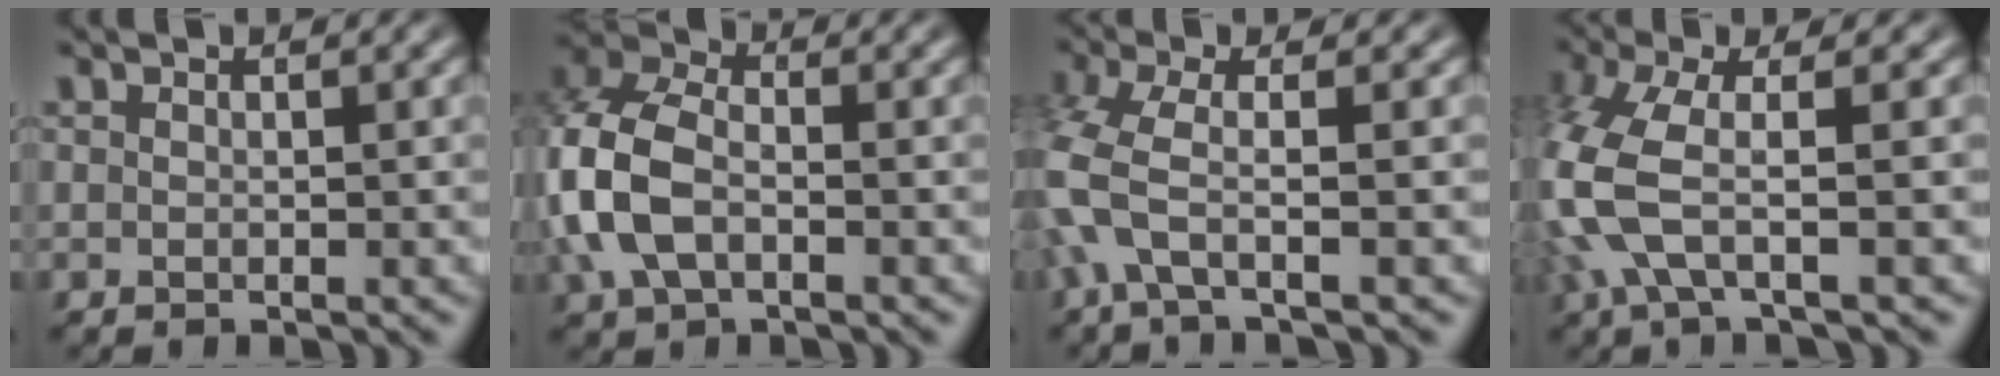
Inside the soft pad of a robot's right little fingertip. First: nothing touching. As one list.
[{"total": 8.1, "force": [-0.2, 6.5, 5.0], "torque": [-0.144, -0.016, -0.002]}, {"total": 4.9, "force": [-0.9, 2.9, 3.8], "torque": [-0.125, -0.021, -0.012]}, {"total": 6.4, "force": [-0.6, 3.7, 5.3], "torque": [-0.155, -0.021, -0.003]}]